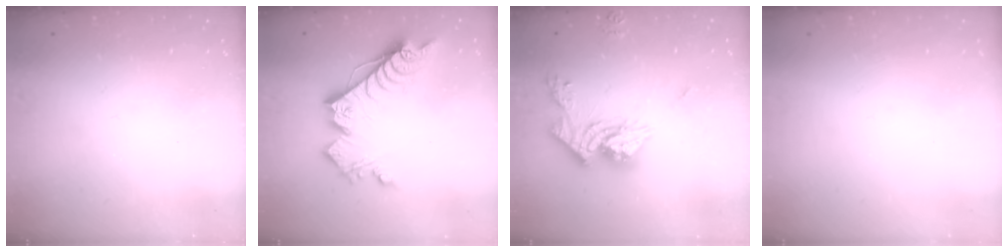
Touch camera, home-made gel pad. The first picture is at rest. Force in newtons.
{"total": 16.7, "press": 16.7, "slide": 0.3}
{"total": 14.4, "press": 14.4, "slide": 1.5}
{"total": 0.0}